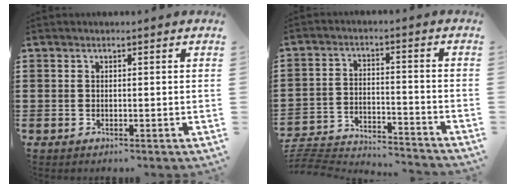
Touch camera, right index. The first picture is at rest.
{"total": 4.6, "force": [-4.5, 0.4, 1.0], "torque": [-0.032, -0.009, -0.098]}